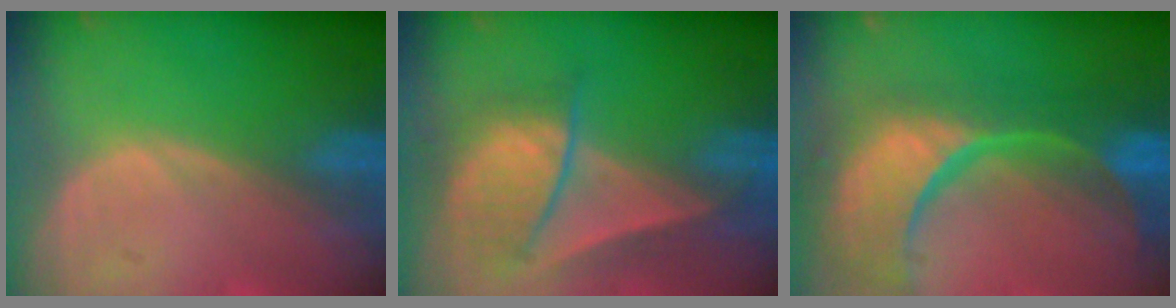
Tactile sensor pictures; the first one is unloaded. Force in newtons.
{"total": 7.8, "press": 7.3, "slide": 2.7}
{"total": 15.0, "press": 11.9, "slide": 9.2}